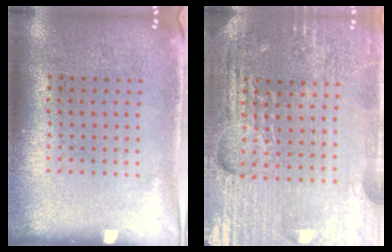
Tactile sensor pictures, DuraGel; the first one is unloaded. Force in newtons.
{"total": 4.7, "press": 4.5, "slide": 1.5}